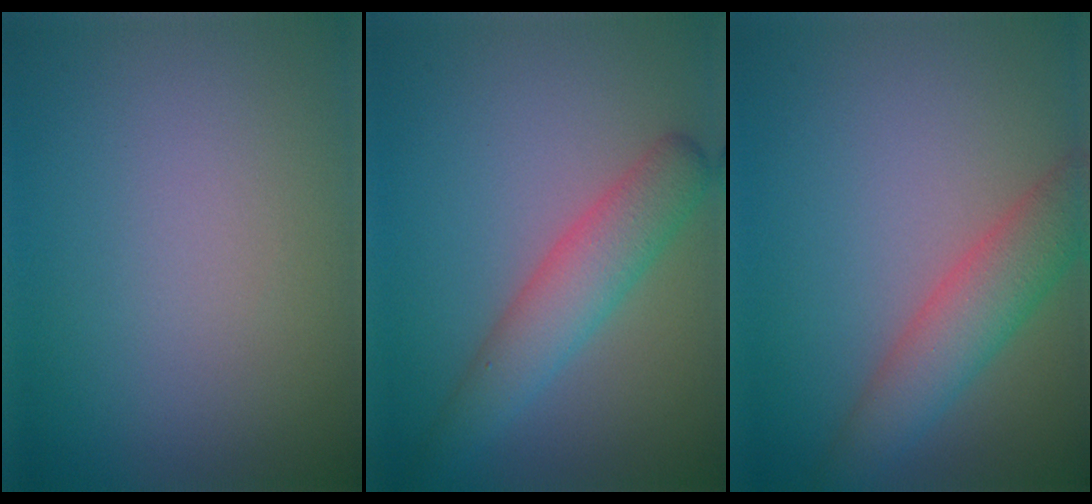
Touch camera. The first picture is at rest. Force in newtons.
{"total": 4.0, "press": 4.0, "slide": 0.4}
{"total": 4.6, "press": 4.6, "slide": 0.2}